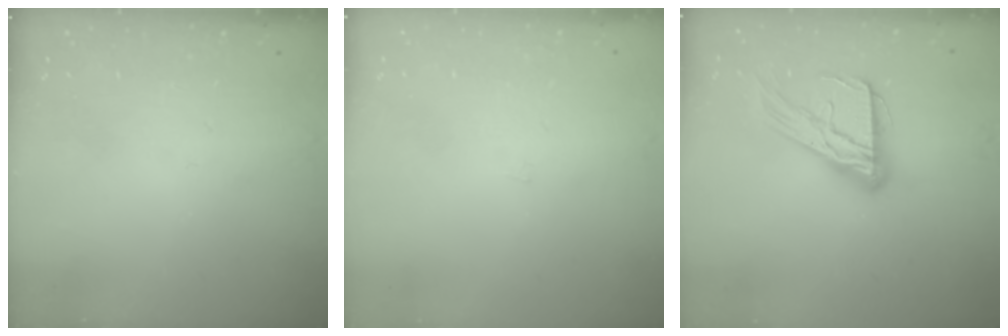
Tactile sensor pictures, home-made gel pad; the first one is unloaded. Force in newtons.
{"total": 0.9, "press": 0.9, "slide": 0.0}
{"total": 16.5, "press": 16.4, "slide": 1.5}